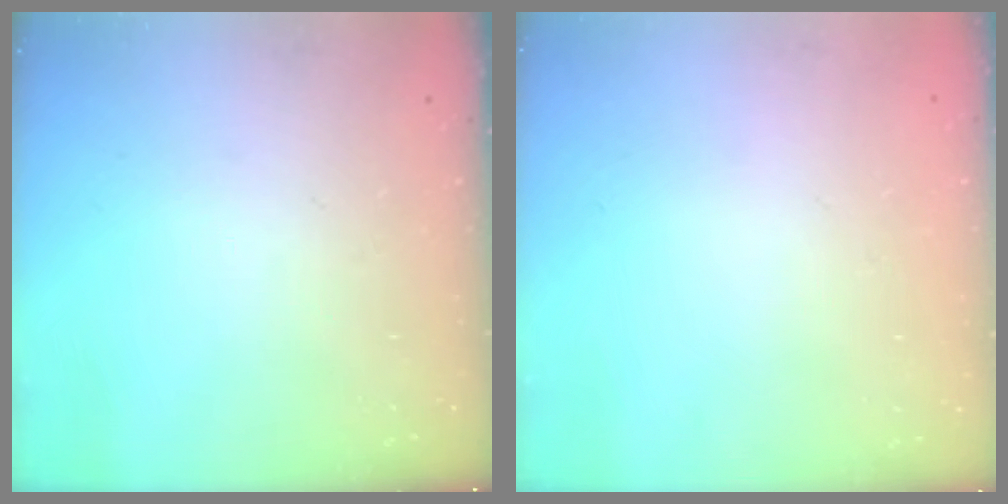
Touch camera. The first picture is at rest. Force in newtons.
{"total": 1.8, "press": 1.7, "slide": 0.1}